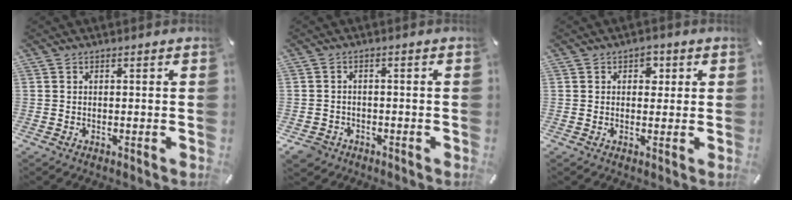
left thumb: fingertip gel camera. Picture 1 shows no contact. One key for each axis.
{"total": 3.3, "fx": -2.1, "fy": 2.4, "fz": 0.8, "tx": -0.027, "ty": 0.005, "tz": -0.045}
{"total": 3.0, "fx": 0.9, "fy": 2.4, "fz": 1.5, "tx": -0.001, "ty": -0.006, "tz": 0.006}